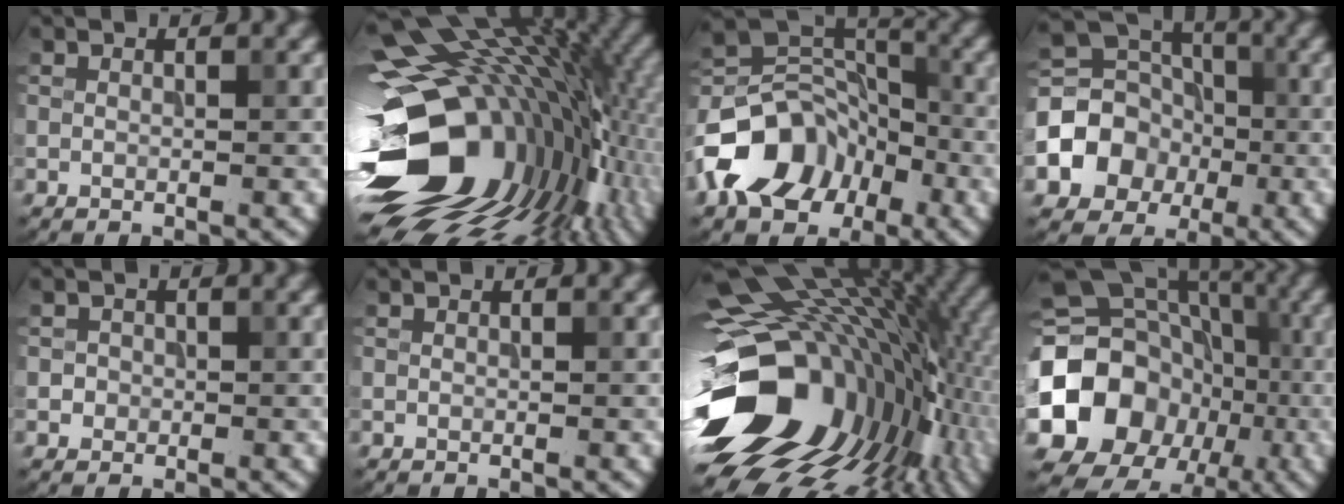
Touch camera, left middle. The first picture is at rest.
{"total": 20.1, "force": [-1.8, 13.2, 15.0], "torque": [-0.266, -0.037, -0.011]}
{"total": 9.4, "force": [-4.8, 6.5, 4.9], "torque": [-0.079, 0.001, -0.102]}
{"total": 6.8, "force": [-1.9, 5.8, 2.9], "torque": [-0.045, 0.004, -0.050]}
{"total": 1.0, "force": [-0.1, 1.0, 0.1], "torque": [0.010, -0.003, -0.002]}
{"total": 0.0}
{"total": 19.3, "force": [-0.3, 13.6, 13.8], "torque": [-0.240, -0.041, 0.026]}
{"total": 19.1, "force": [-4.1, 16.9, 7.9], "torque": [-0.165, -0.012, -0.105]}